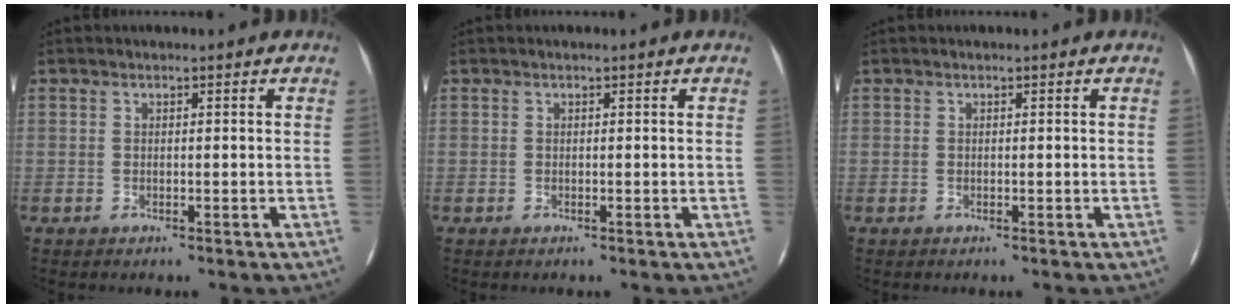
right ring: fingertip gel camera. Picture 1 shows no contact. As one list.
[{"total": 0.0}, {"total": 0.0}]